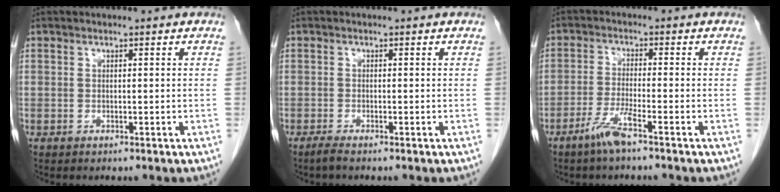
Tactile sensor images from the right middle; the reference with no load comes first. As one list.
[{"total": 1.1, "force": [-0.9, -0.1, 0.6], "torque": [-0.017, -0.004, -0.021]}, {"total": 4.4, "force": [-3.0, -0.3, 3.1], "torque": [-0.066, -0.007, -0.065]}]